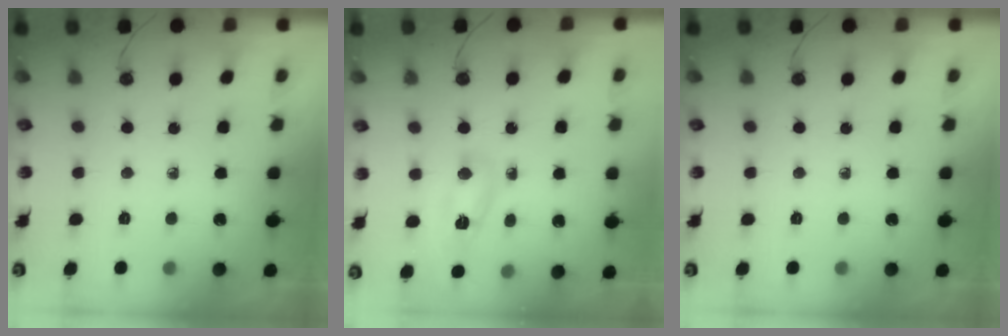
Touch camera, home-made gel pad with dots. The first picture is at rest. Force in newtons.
{"total": 4.9, "press": 4.7, "slide": 1.0}
{"total": 0.0}